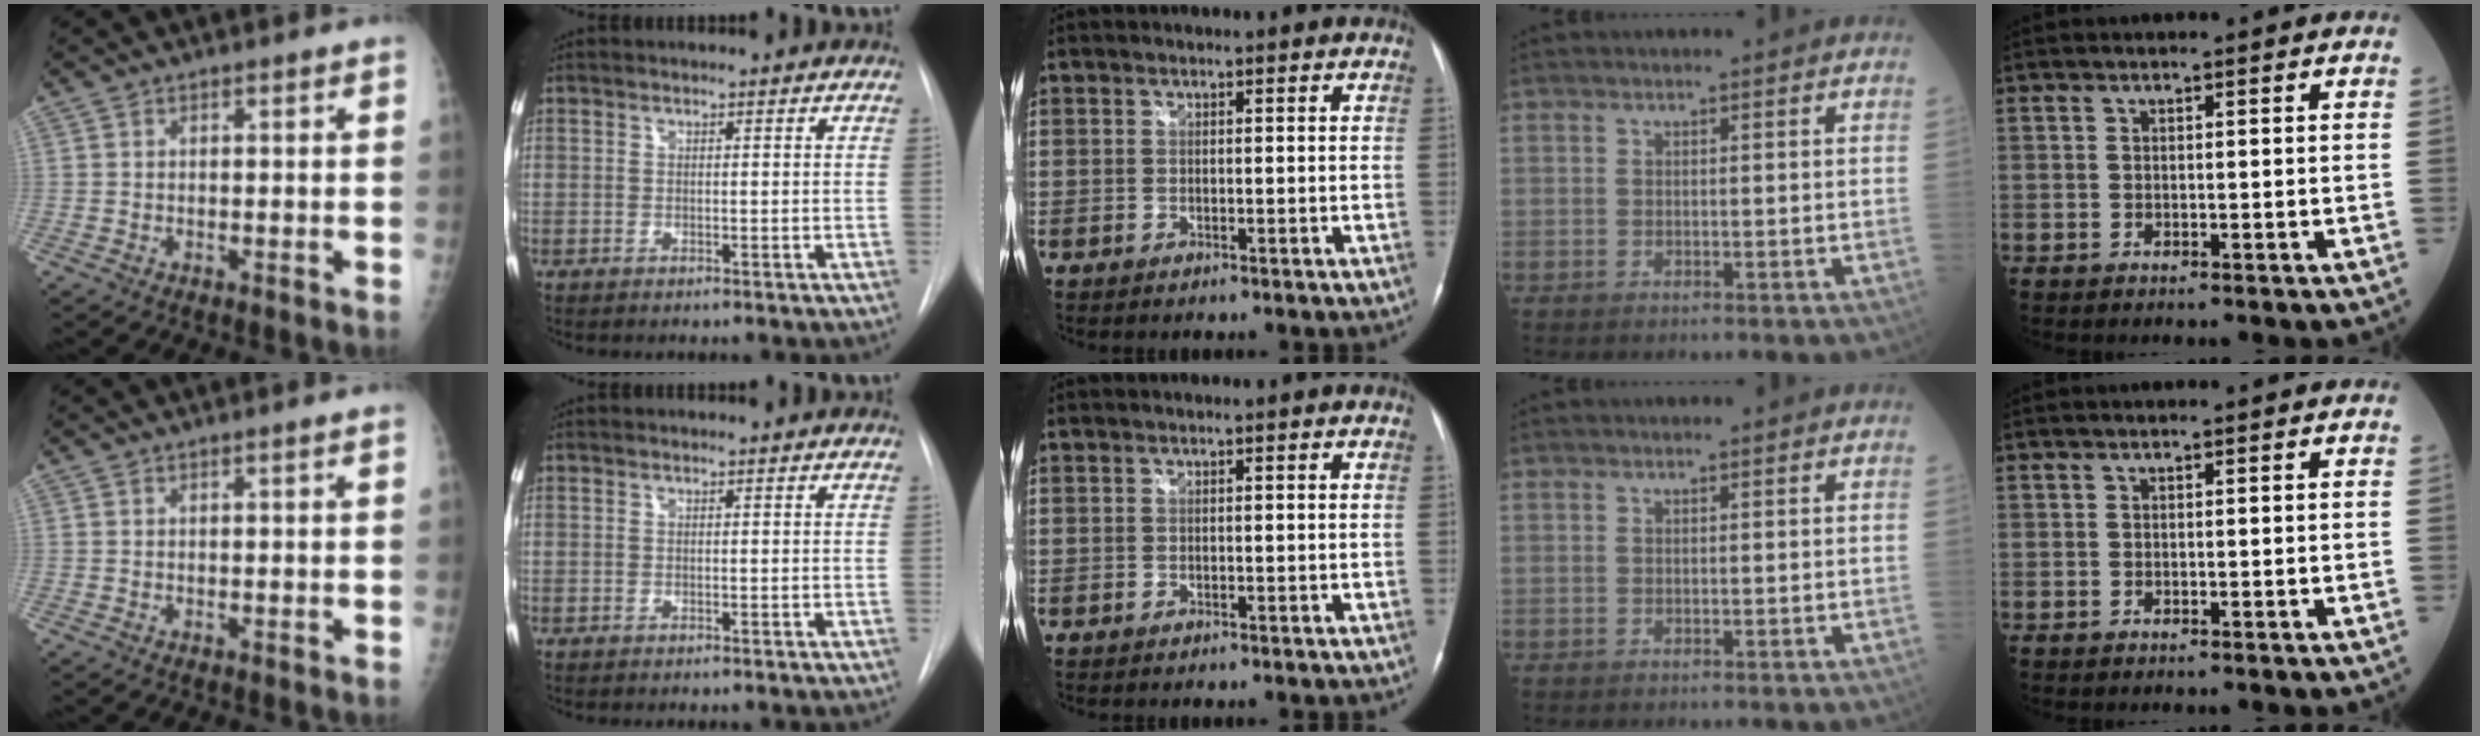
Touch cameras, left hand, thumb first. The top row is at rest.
{}